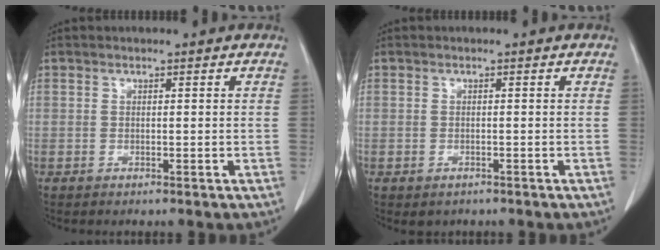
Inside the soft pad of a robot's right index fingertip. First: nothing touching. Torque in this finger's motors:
{"motor_torque": [0.23, -0.15, 0.07, 0.03]}